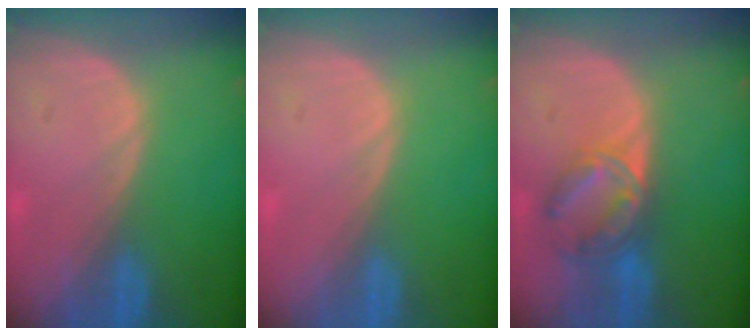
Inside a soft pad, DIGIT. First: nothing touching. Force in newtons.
{"total": 0.0}
{"total": 7.1, "press": 5.9, "slide": 4.0}